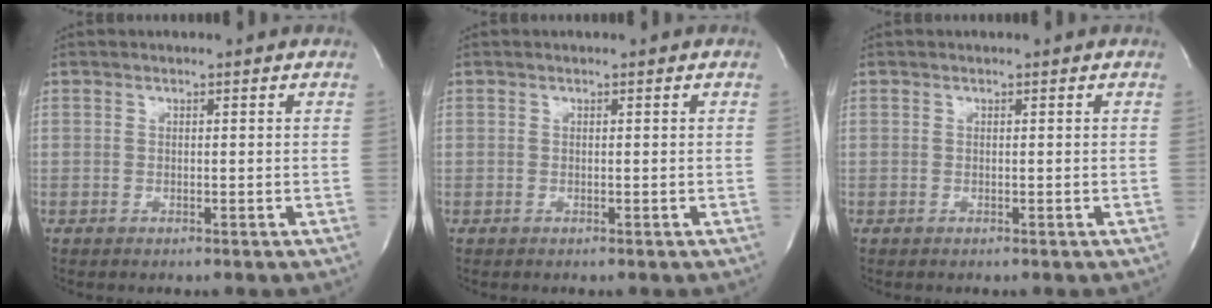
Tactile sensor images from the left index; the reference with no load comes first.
{"total": 0.0}
{"total": 0.0}